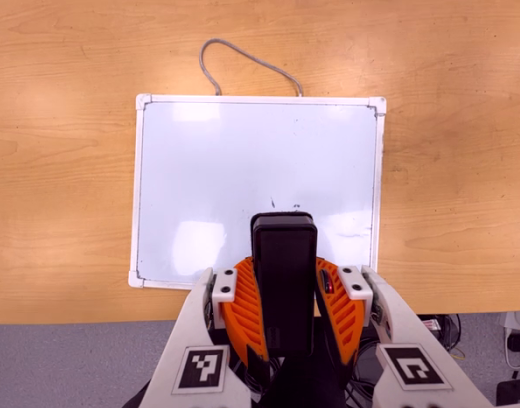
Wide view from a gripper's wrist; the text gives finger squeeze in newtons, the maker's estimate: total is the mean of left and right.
{"total": 8.7, "left": 6.8, "right": 10.6}